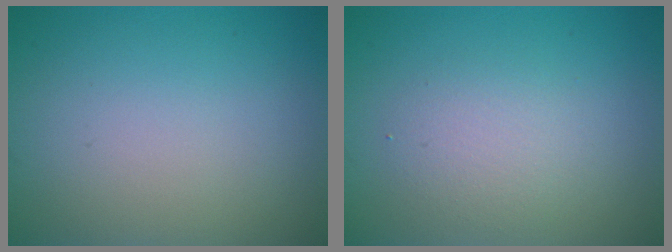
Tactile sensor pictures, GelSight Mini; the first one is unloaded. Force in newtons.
{"total": 2.5, "press": 2.5, "slide": 0.1}